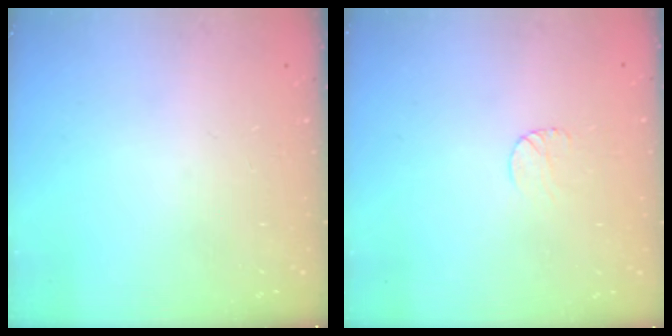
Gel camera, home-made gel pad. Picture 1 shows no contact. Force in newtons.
{"total": 6.1, "press": 6.1, "slide": 0.5}